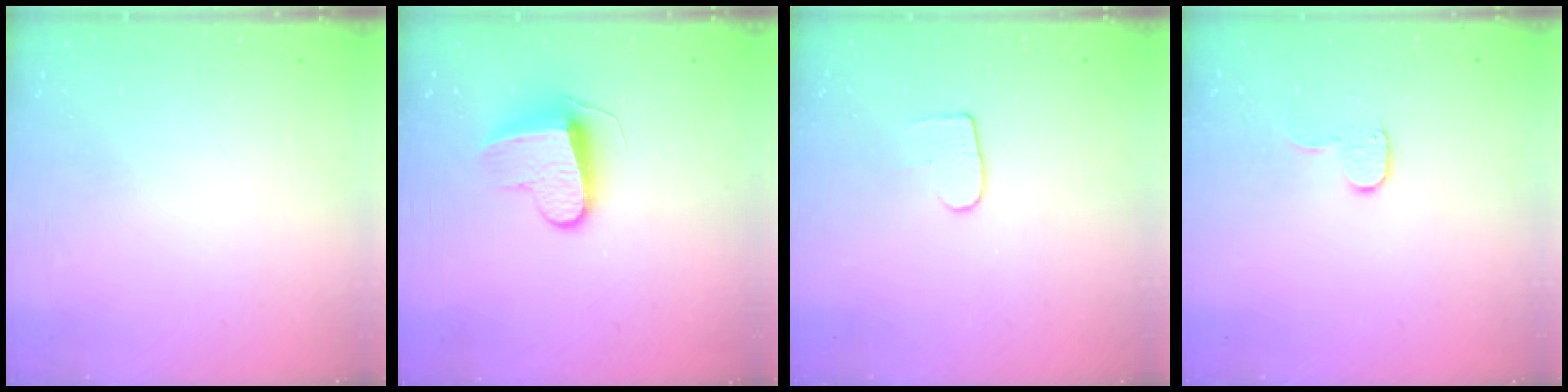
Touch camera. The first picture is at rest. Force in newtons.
{"total": 9.0, "press": 9.0, "slide": 0.2}
{"total": 5.1, "press": 5.1, "slide": 0.4}
{"total": 5.5, "press": 5.5, "slide": 0.5}